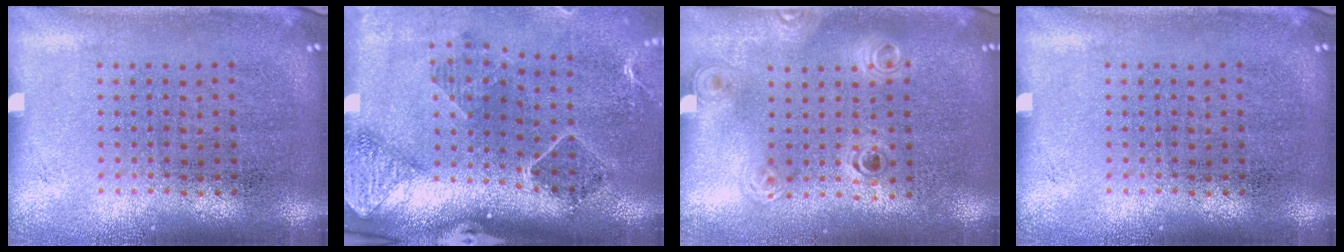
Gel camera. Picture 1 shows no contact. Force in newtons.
{"total": 1.7, "press": 1.6, "slide": 0.4}
{"total": 1.1, "press": 1.0, "slide": 0.4}
{"total": 0.0}